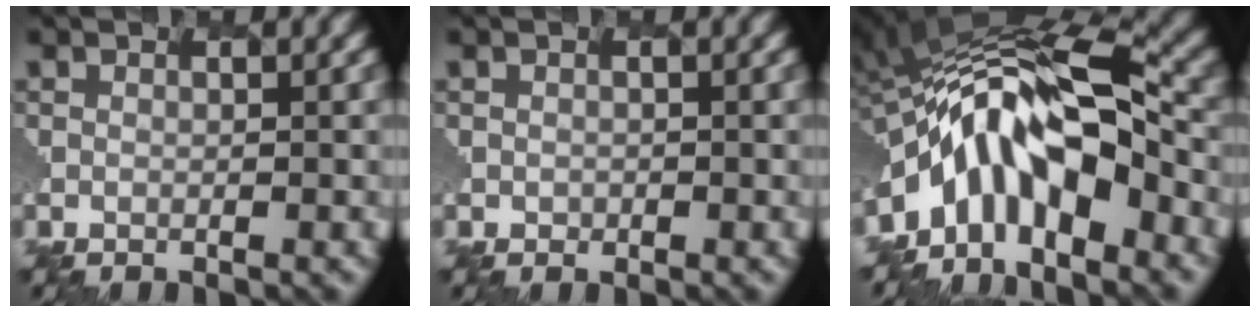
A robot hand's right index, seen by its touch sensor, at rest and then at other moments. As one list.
[{"total": 0.8, "force": [-0.6, 0.1, -0.5], "torque": [-0.013, -0.010, 0.004]}, {"total": 9.8, "force": [-4.6, 3.5, 7.9], "torque": [-0.159, 0.013, -0.081]}]